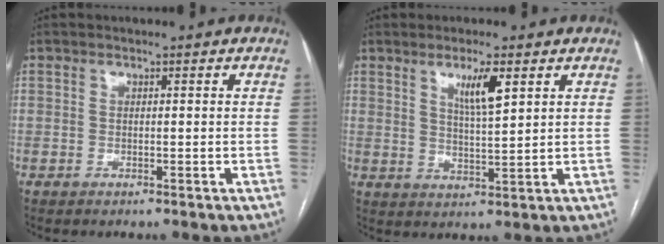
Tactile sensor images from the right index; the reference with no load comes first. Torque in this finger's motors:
{"motor_torque": [0.11, 0.11, 0.10, 0.05]}